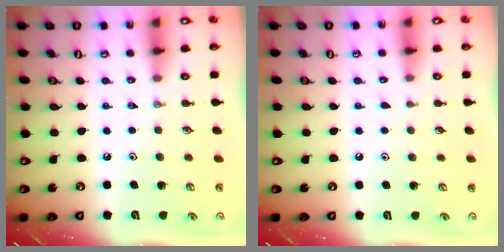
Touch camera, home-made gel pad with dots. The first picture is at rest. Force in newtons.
{"total": 4.6, "press": 4.5, "slide": 0.5}